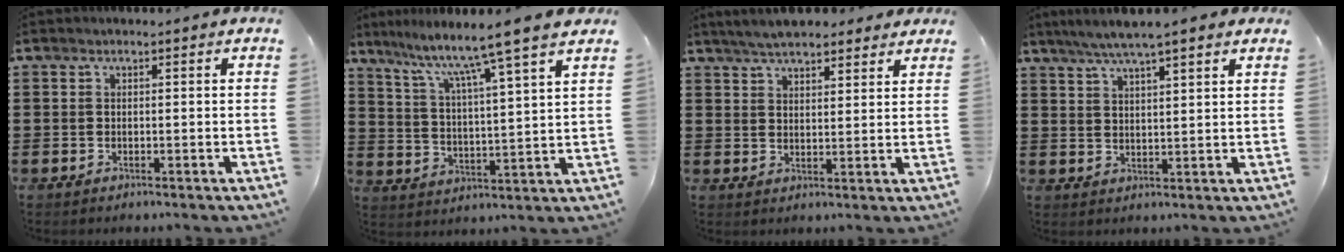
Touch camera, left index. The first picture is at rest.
{"total": 8.2, "force": [6.7, -1.2, 4.5], "torque": [-0.108, -0.050, 0.100]}
{"total": 5.1, "force": [4.7, 1.4, 1.6], "torque": [-0.046, -0.004, 0.088]}
{"total": 5.1, "force": [4.1, 0.2, 3.0], "torque": [-0.068, -0.008, 0.072]}